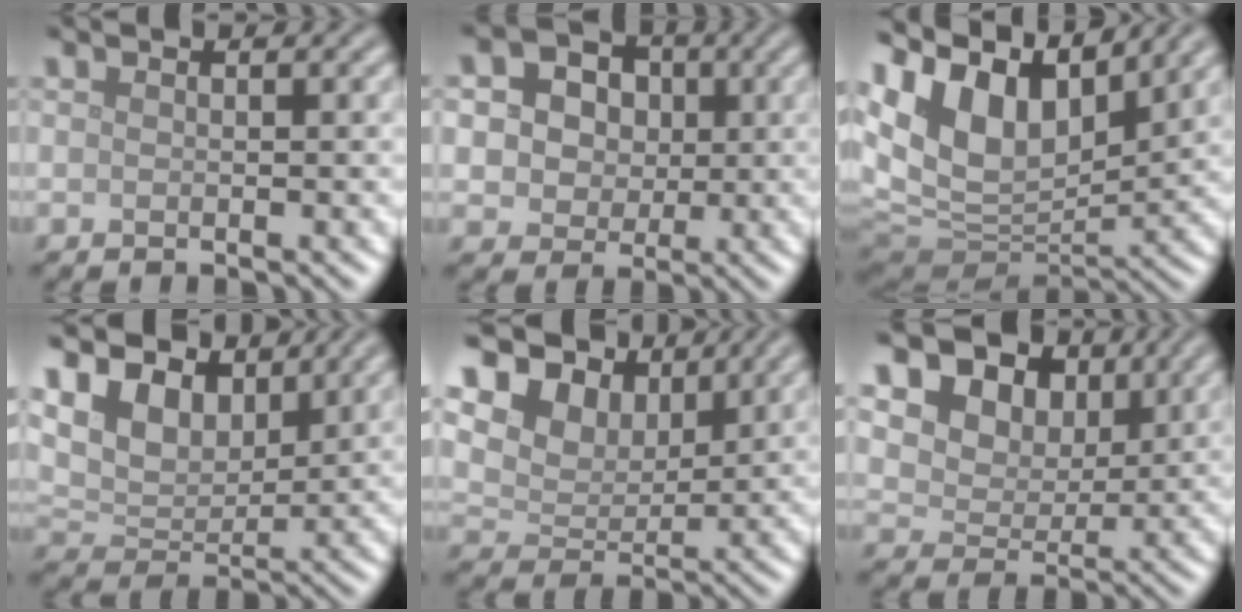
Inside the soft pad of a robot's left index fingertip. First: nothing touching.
{"total": 7.6, "force": [2.3, 6.3, 3.6], "torque": [-0.065, 0.032, 0.024]}
{"total": 13.6, "force": [6.9, 7.5, 9.0], "torque": [-0.192, 0.033, 0.124]}
{"total": 8.3, "force": [5.5, 4.6, 4.2], "torque": [-0.105, 0.013, 0.081]}
{"total": 10.6, "force": [6.7, 6.4, 5.1], "torque": [-0.120, 0.011, 0.108]}
{"total": 14.3, "force": [7.3, 10.1, 7.0], "torque": [-0.137, 0.029, 0.131]}